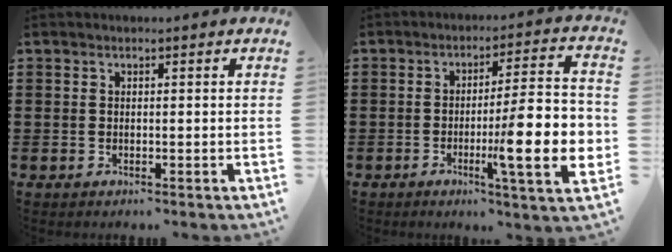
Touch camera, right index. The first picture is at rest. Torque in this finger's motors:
{"motor_torque": [2.14, 0.00, 1.05, 0.20]}